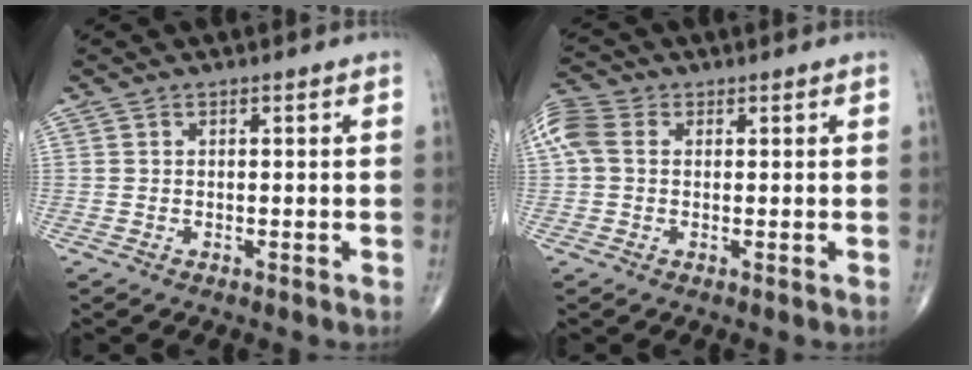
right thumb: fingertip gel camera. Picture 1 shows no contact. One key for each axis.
{"total": 6.5, "fx": 1.0, "fy": 4.8, "fz": 4.3, "tx": -0.113, "ty": 0.025, "tz": 0.017}